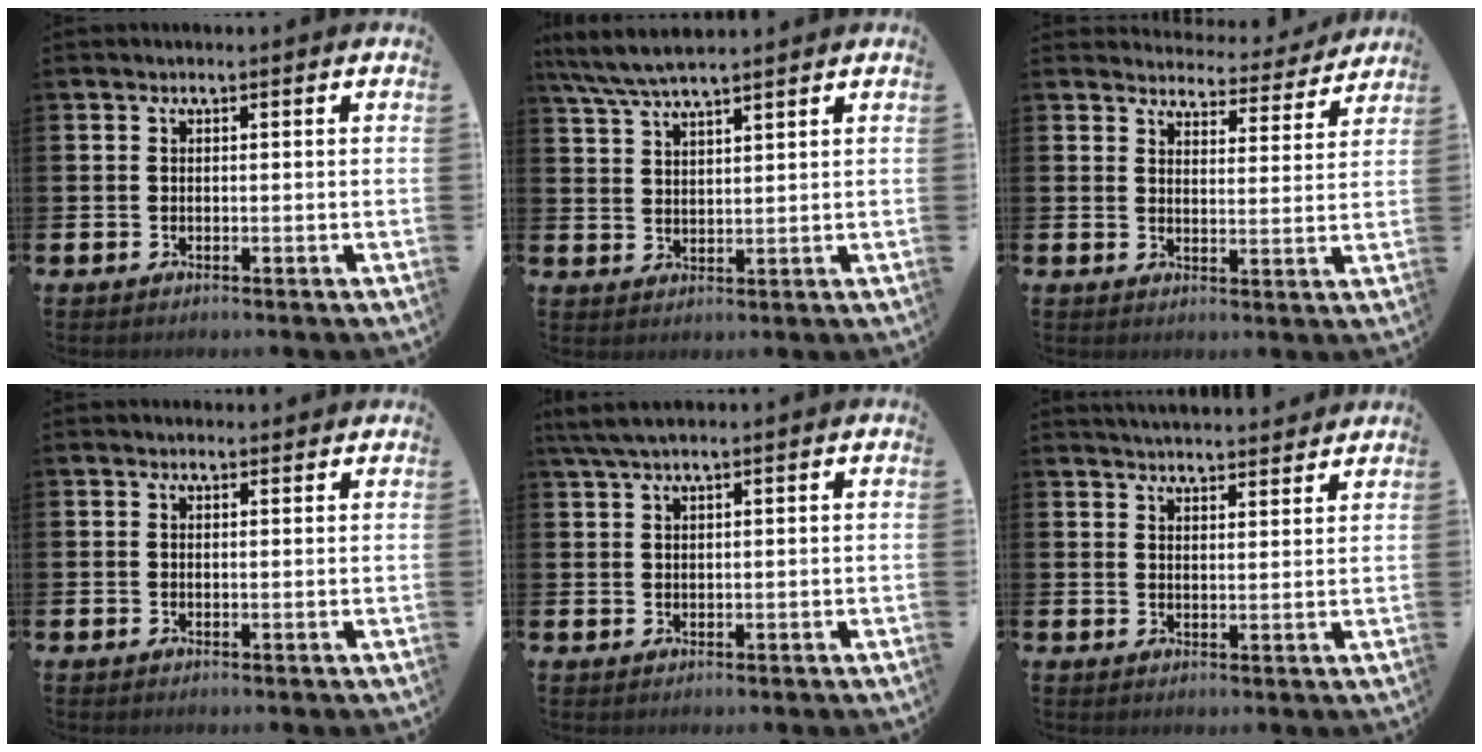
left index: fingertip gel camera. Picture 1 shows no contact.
{"total": 5.5, "force": [4.9, 0.6, 2.3], "torque": [-0.063, -0.015, 0.090]}
{"total": 3.9, "force": [3.9, 0.8, 0.0], "torque": [-0.007, -0.035, 0.063]}
{"total": 0.7, "force": [0.6, 0.3, 0.1], "torque": [0.008, -0.001, 0.009]}
{"total": 2.6, "force": [2.0, 0.3, 1.7], "torque": [-0.040, 0.005, 0.037]}
{"total": 4.0, "force": [4.0, 0.1, -0.1], "torque": [-0.004, -0.026, 0.072]}